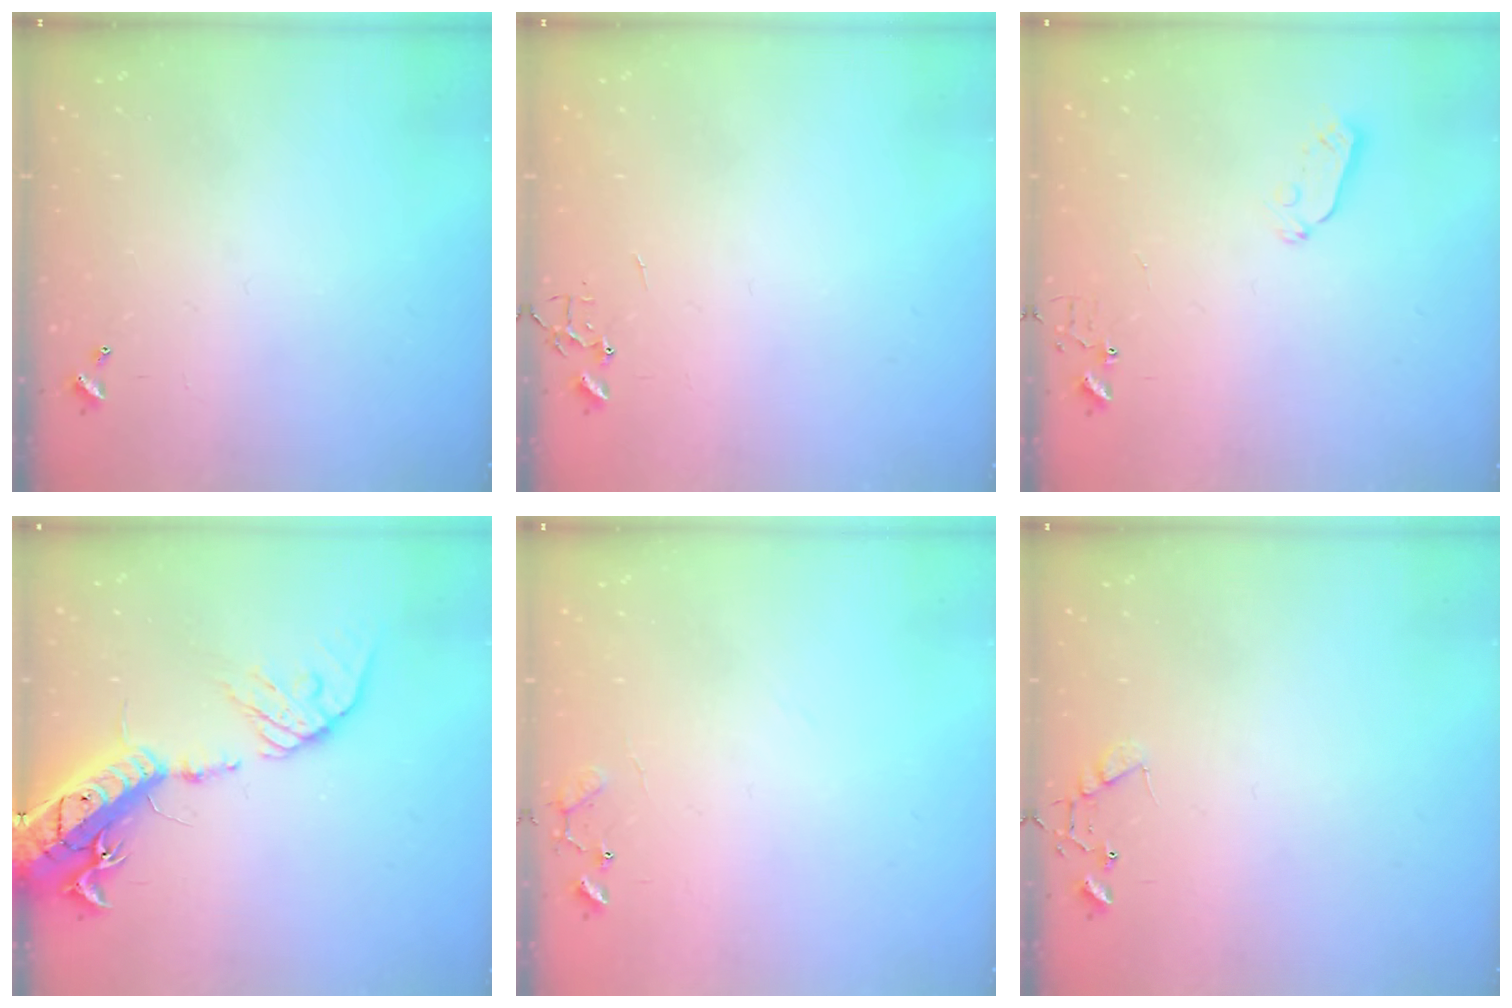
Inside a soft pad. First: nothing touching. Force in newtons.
{"total": 0.0}
{"total": 3.9, "press": 3.8, "slide": 0.6}
{"total": 21.1, "press": 20.7, "slide": 4.1}
{"total": 8.6, "press": 8.6, "slide": 0.5}
{"total": 6.8, "press": 6.8, "slide": 0.5}